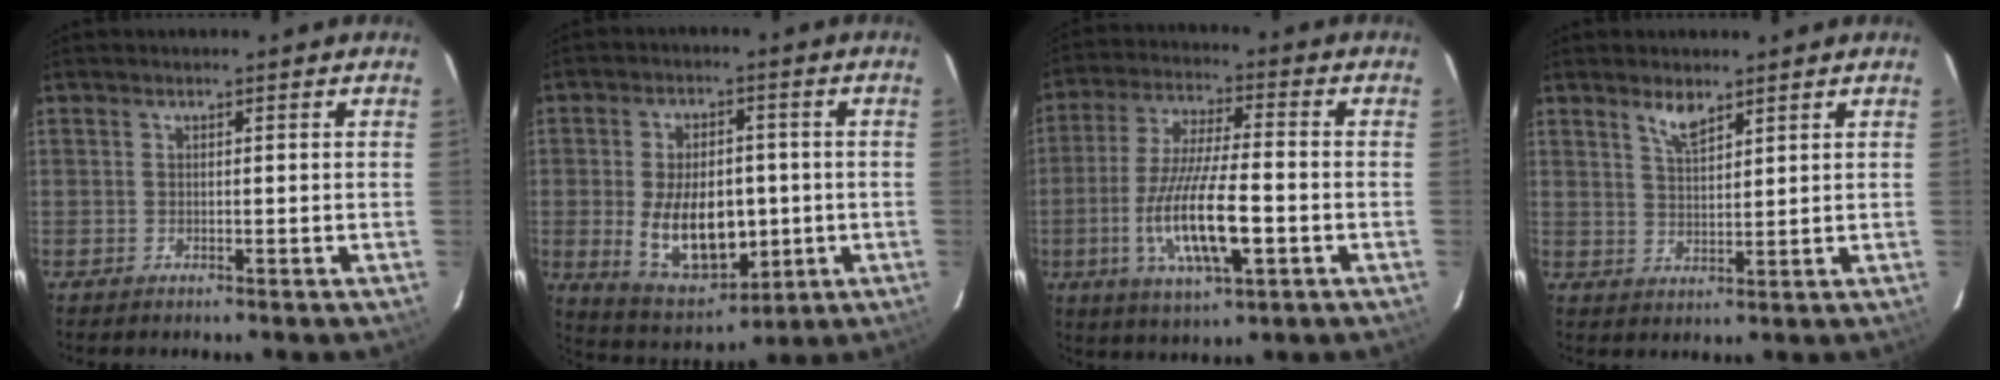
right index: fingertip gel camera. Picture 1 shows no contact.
{"total": 14.4, "force": [-1.8, 8.6, 11.5], "torque": [-0.223, -0.012, -0.008]}
{"total": 15.0, "force": [-4.3, 3.5, 14.0], "torque": [-0.281, -0.018, -0.075]}
{"total": 4.0, "force": [3.0, 1.2, 2.3], "torque": [-0.043, -0.001, 0.056]}